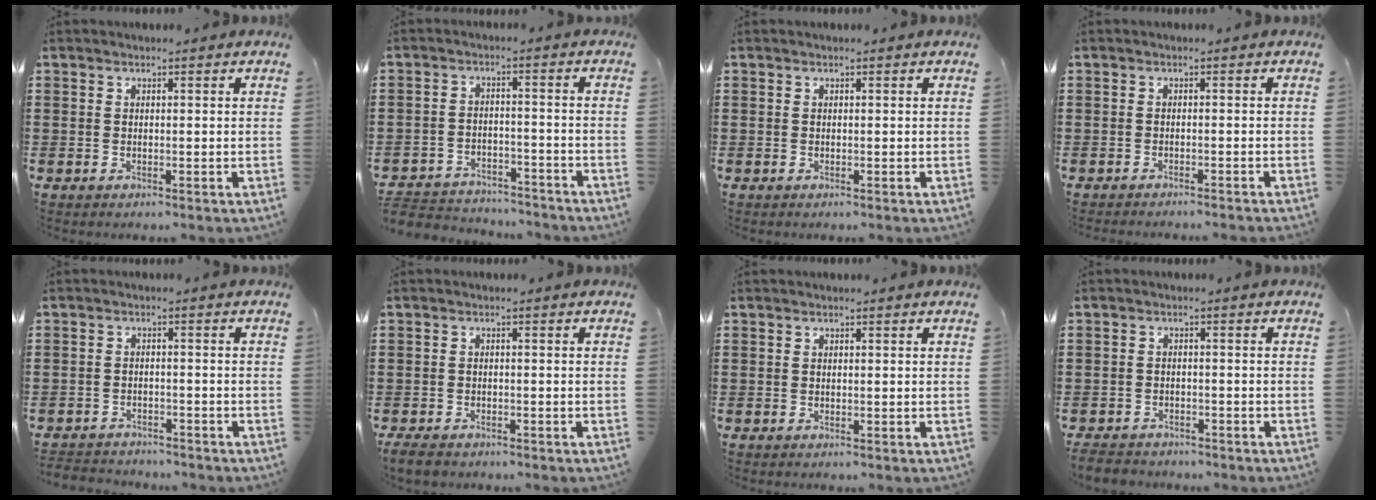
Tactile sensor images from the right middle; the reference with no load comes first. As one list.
[{"total": 3.8, "force": [-3.7, 0.8, -0.1], "torque": [-0.013, 0.000, -0.082]}, {"total": 0.0}, {"total": 0.9, "force": [-0.9, -0.2, 0.0], "torque": [-0.003, -0.001, -0.018]}, {"total": 2.5, "force": [-2.4, 0.3, -0.3], "torque": [-0.004, -0.003, -0.054]}, {"total": 1.9, "force": [-1.8, 0.7, 0.4], "torque": [-0.017, -0.001, -0.039]}, {"total": 0.0}, {"total": 2.4, "force": [-2.3, 0.6, 0.0], "torque": [-0.012, -0.003, -0.053]}]